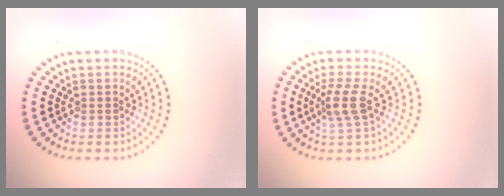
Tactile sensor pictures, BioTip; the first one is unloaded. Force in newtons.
{"total": 2.7, "press": 2.1, "slide": 1.7}